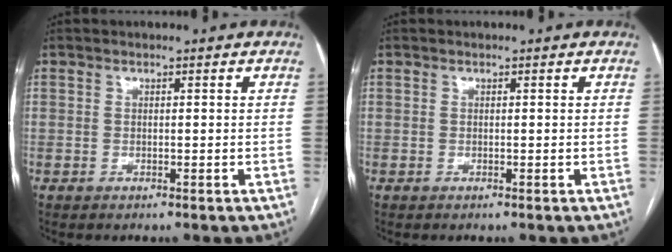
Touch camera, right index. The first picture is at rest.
{"total": 0.0}